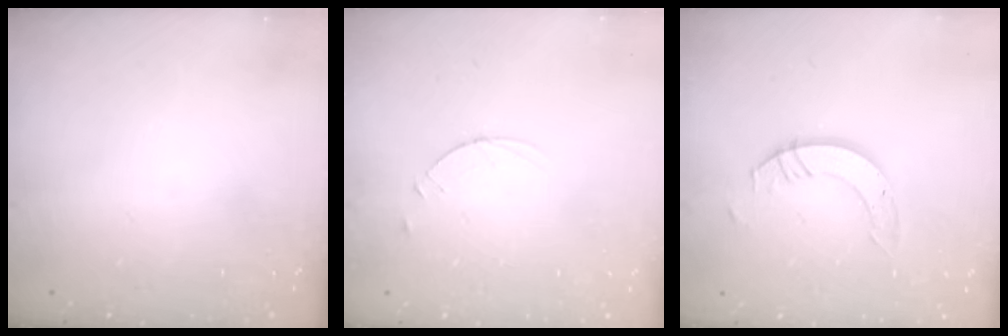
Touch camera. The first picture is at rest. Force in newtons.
{"total": 3.6, "press": 3.5, "slide": 0.4}
{"total": 6.0, "press": 6.0, "slide": 0.4}